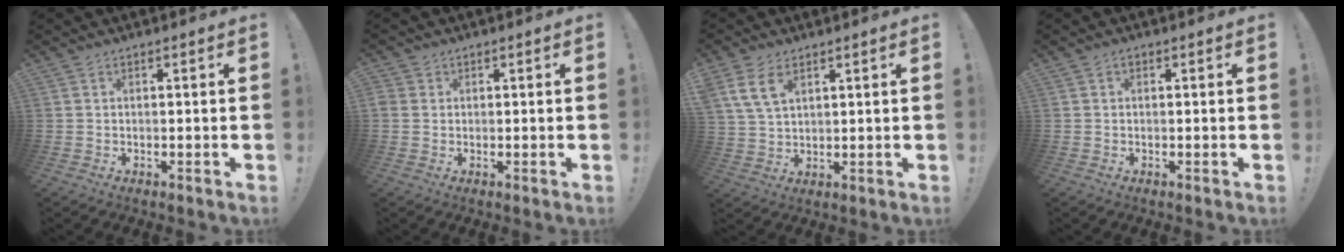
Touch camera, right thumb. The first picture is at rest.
{"total": 2.0, "force": [0.7, 1.7, 0.5], "torque": [-0.006, 0.001, 0.013]}
{"total": 8.4, "force": [4.3, 5.0, 5.2], "torque": [-0.101, -0.004, 0.086]}
{"total": 0.6, "force": [0.0, 0.5, 0.2], "torque": [0.003, 0.000, -0.003]}